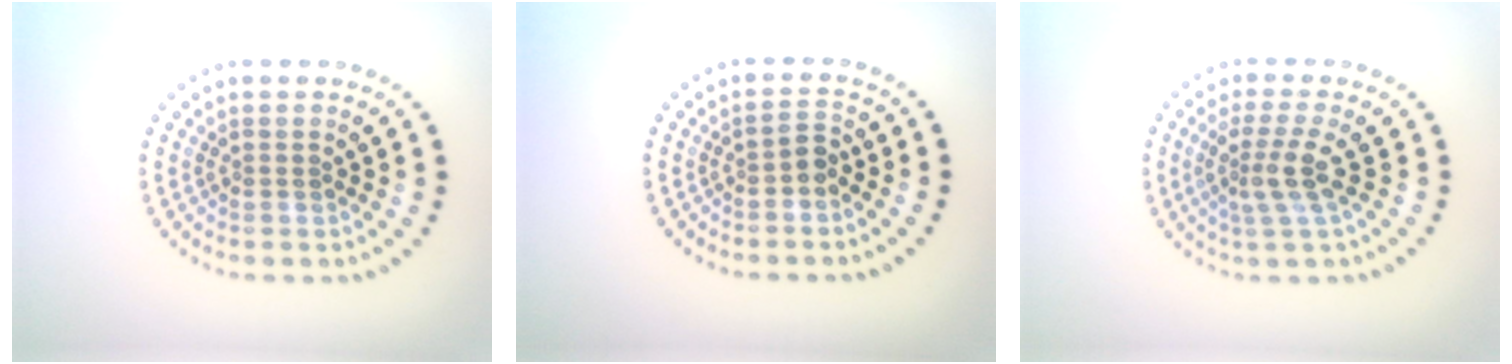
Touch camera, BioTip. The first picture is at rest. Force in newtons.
{"total": 1.2, "press": 1.0, "slide": 0.5}
{"total": 3.0, "press": 2.3, "slide": 1.9}